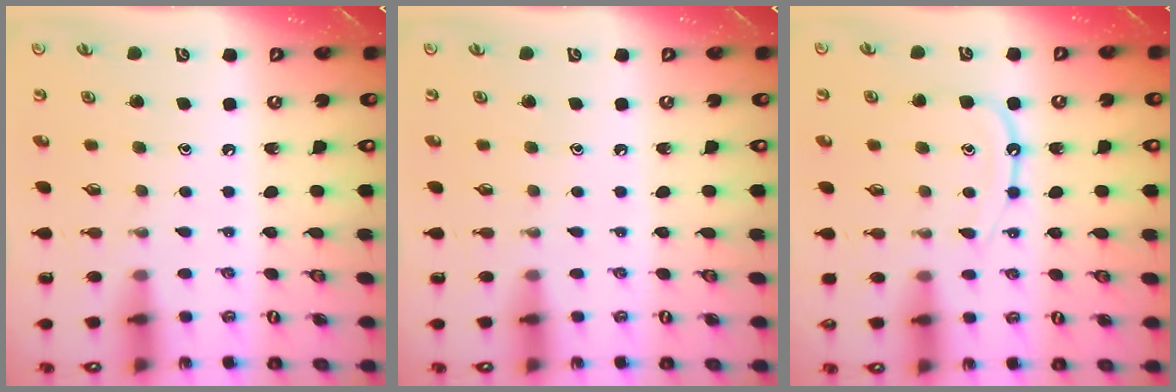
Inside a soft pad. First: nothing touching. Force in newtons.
{"total": 0.0}
{"total": 10.8, "press": 10.7, "slide": 1.1}